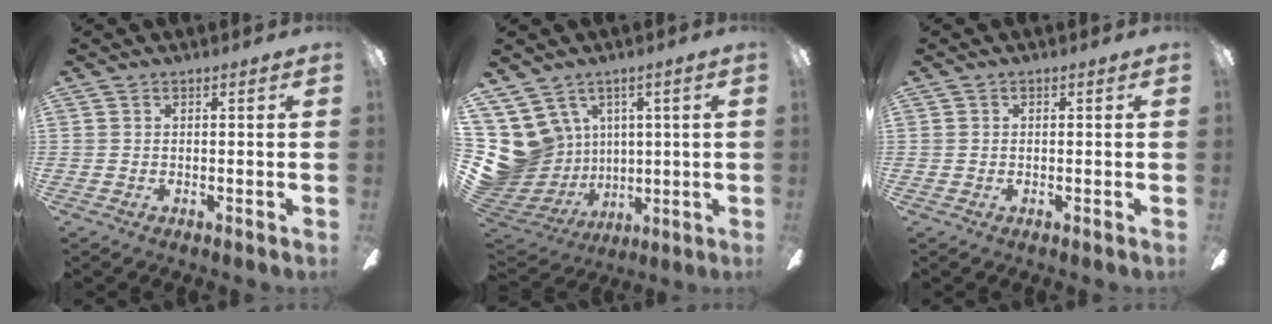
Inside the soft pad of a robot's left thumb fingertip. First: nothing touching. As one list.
[{"total": 13.9, "force": [3.4, 12.6, 4.9], "torque": [-0.147, -0.041, 0.080]}, {"total": 0.0}]